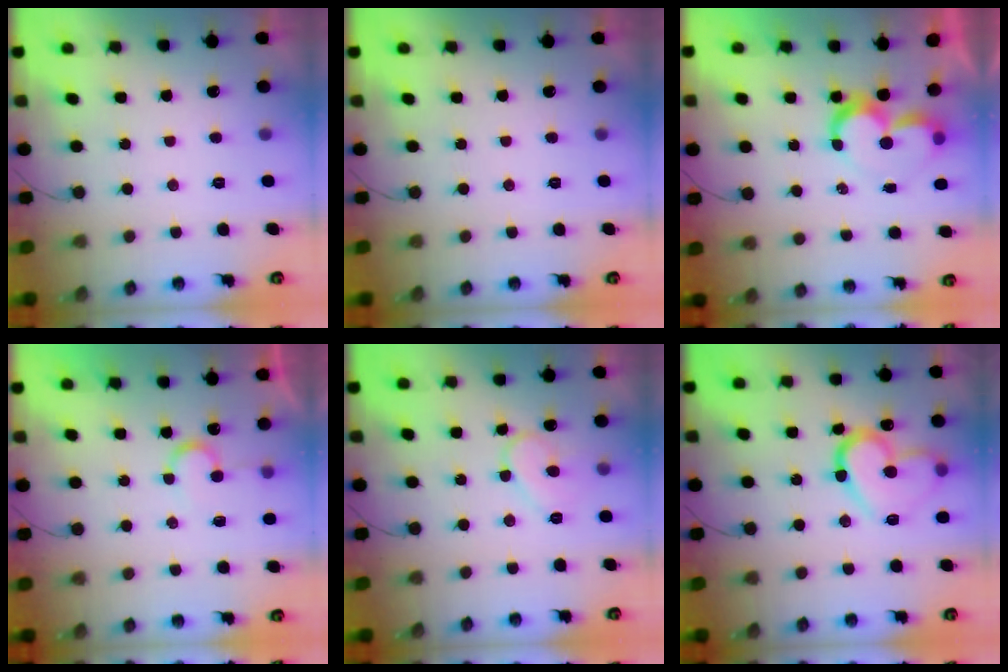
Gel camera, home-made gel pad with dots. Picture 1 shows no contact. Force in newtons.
{"total": 0.0}
{"total": 9.0, "press": 9.0, "slide": 0.9}
{"total": 6.2, "press": 6.2, "slide": 0.4}
{"total": 7.9, "press": 7.9, "slide": 0.7}
{"total": 15.8, "press": 15.7, "slide": 1.0}